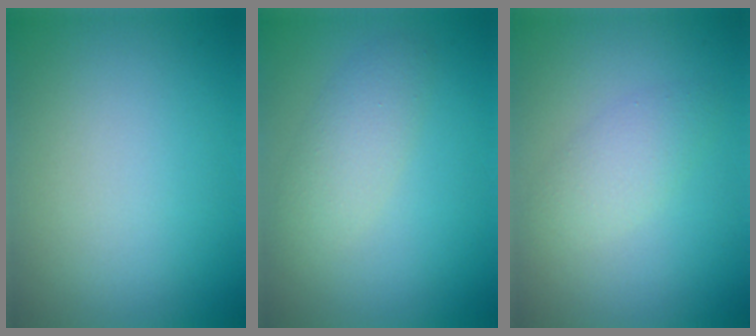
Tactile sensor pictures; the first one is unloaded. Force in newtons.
{"total": 2.8, "press": 2.8, "slide": 0.1}
{"total": 2.2, "press": 2.2, "slide": 0.0}